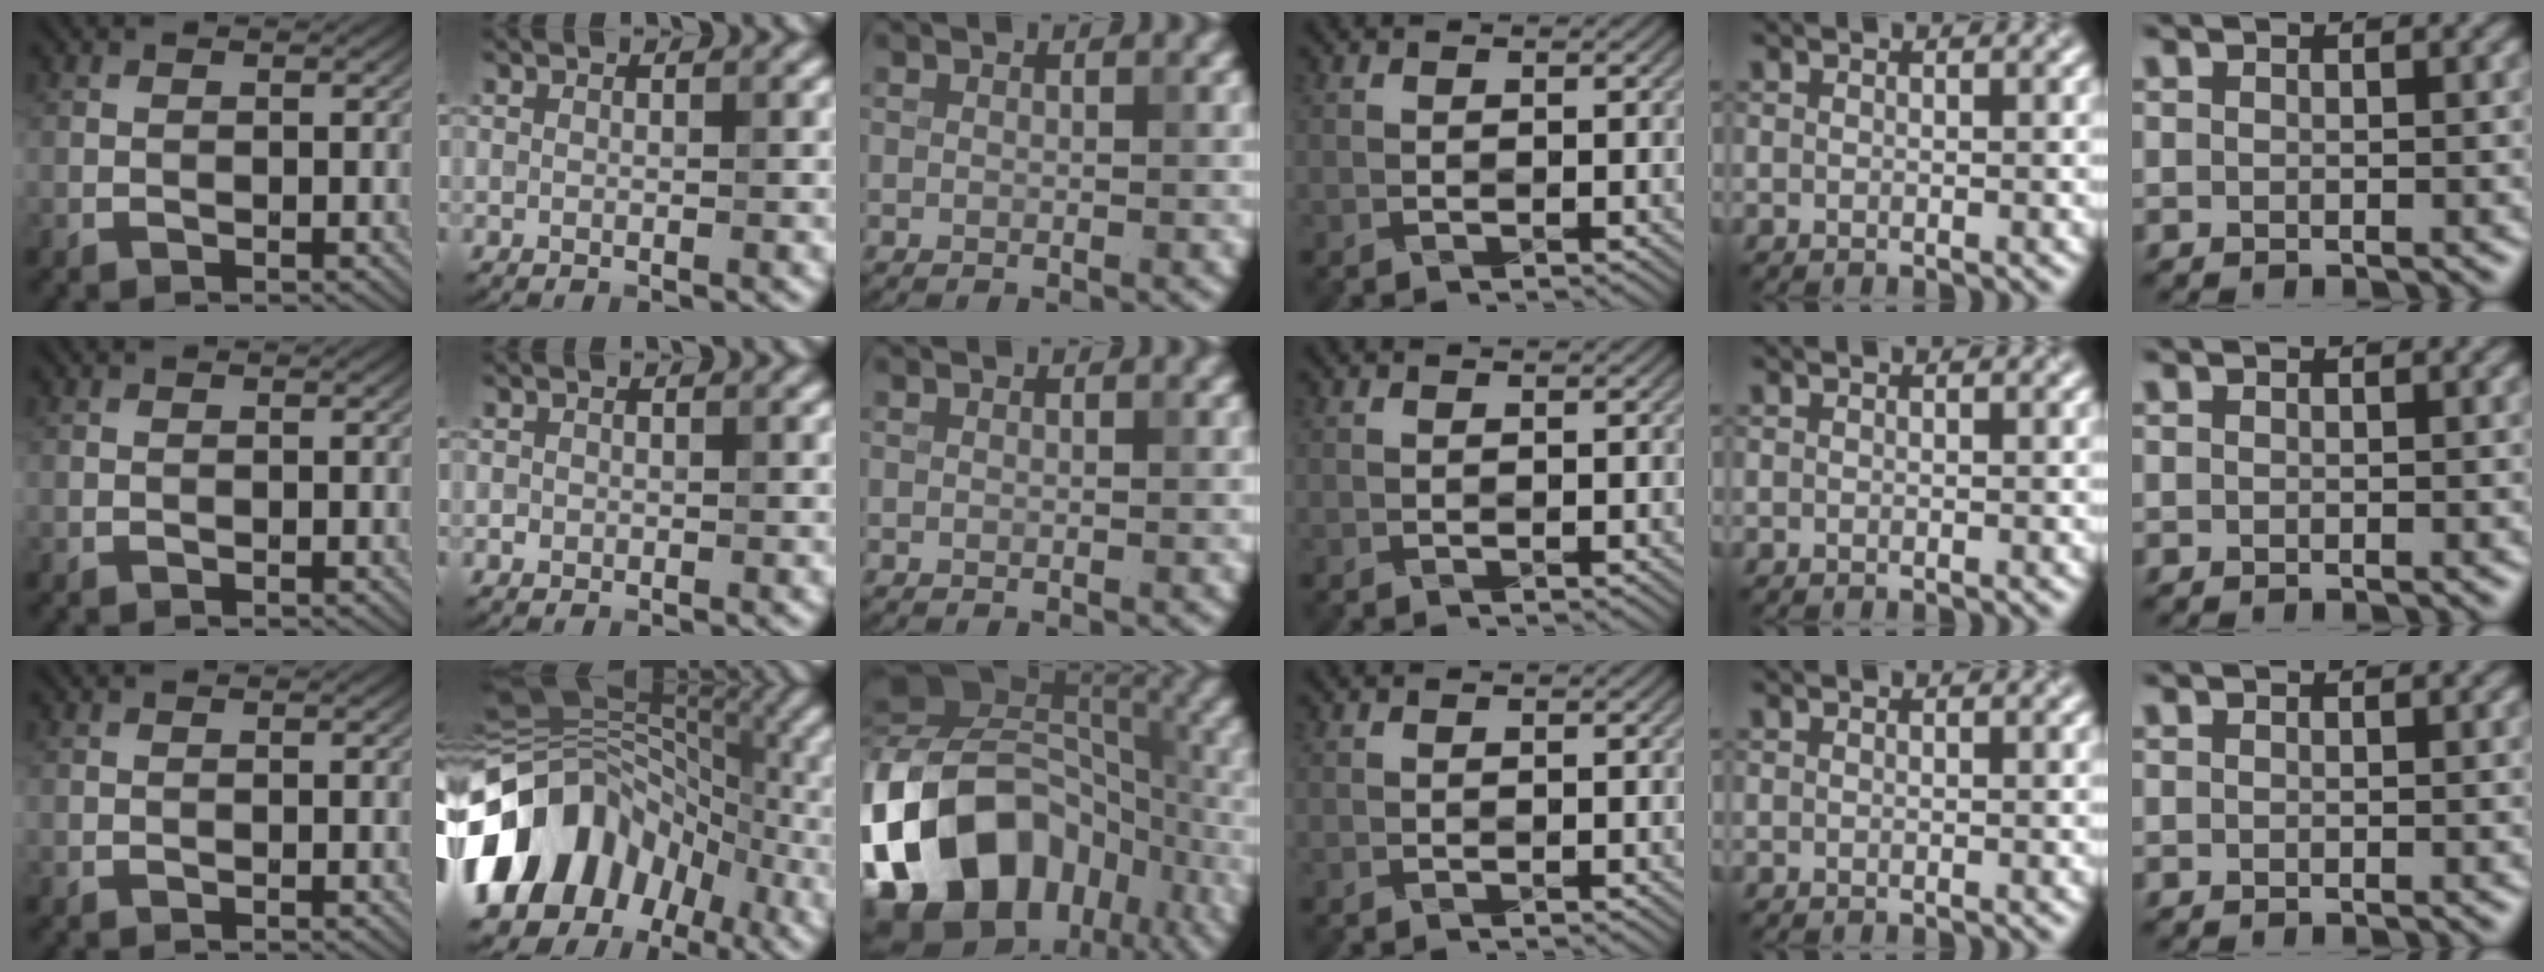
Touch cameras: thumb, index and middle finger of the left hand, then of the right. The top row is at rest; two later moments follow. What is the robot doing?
{"motion": "fold", "object": "canvas paper"}